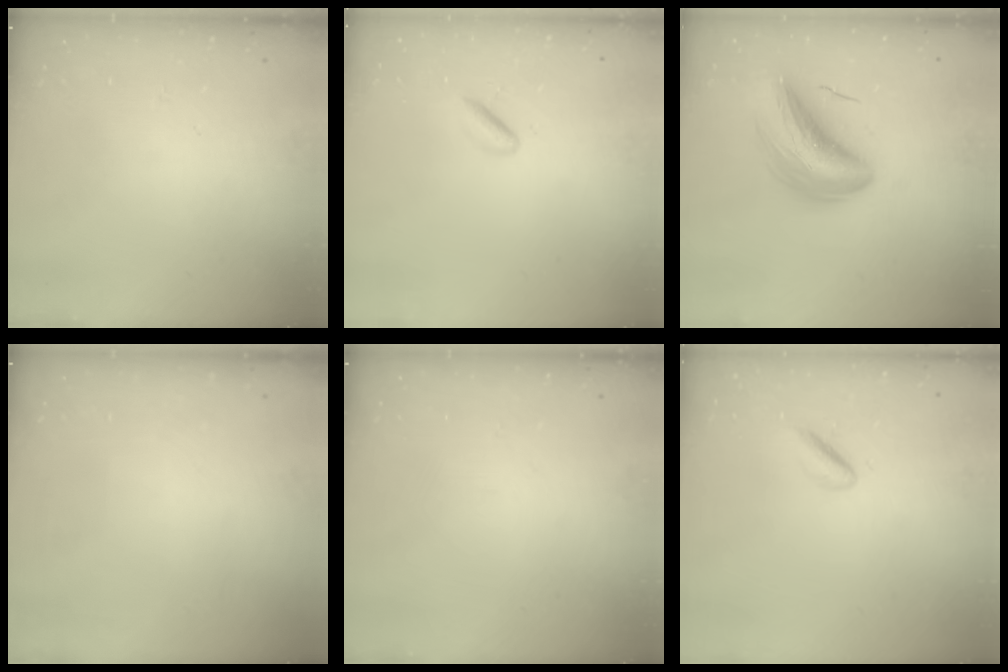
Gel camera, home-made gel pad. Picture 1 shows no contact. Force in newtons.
{"total": 3.0, "press": 2.8, "slide": 1.0}
{"total": 11.9, "press": 11.6, "slide": 2.6}
{"total": 0.0}
{"total": 0.0}
{"total": 2.6, "press": 2.3, "slide": 1.2}